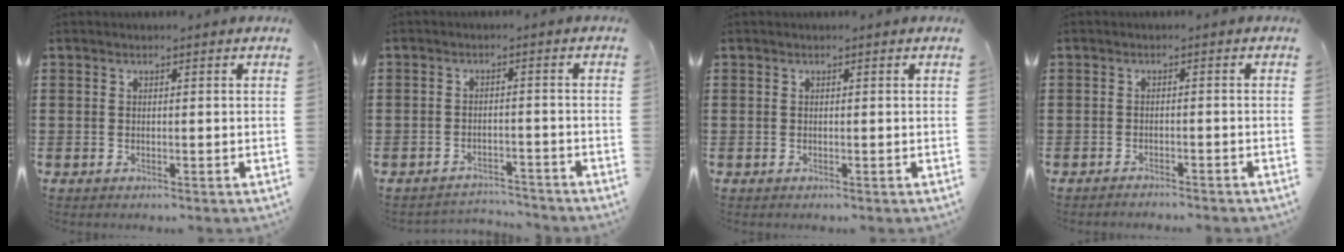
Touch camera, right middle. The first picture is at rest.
{"total": 3.1, "force": [-3.0, 0.5, -0.3], "torque": [-0.003, -0.001, -0.067]}
{"total": 0.0}
{"total": 1.4, "force": [-1.4, -0.1, 0.1], "torque": [-0.006, 0.001, -0.028]}